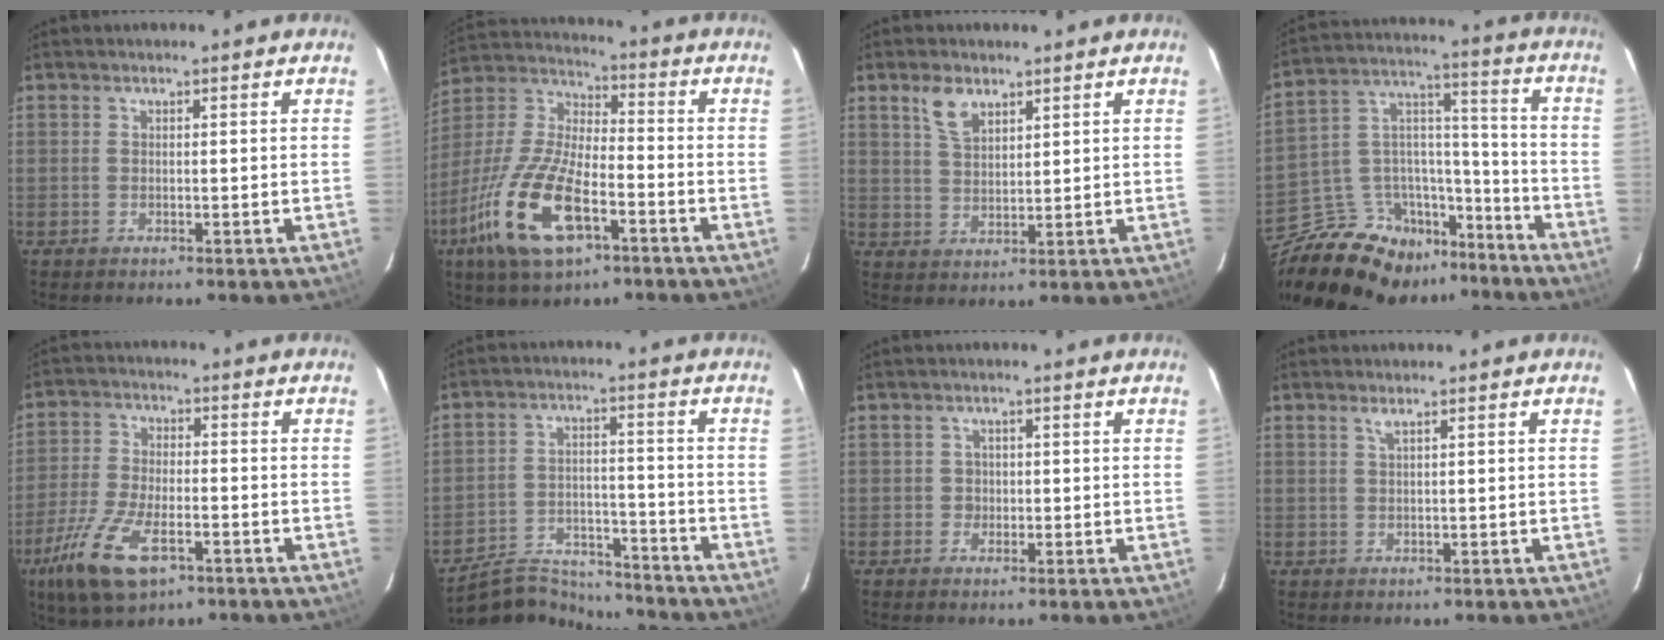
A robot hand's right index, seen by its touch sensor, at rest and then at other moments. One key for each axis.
{"total": 19.4, "fx": -9.1, "fy": 7.6, "fz": 15.3, "tx": -0.336, "ty": -0.025, "tz": -0.175}
{"total": 5.2, "fx": 3.3, "fy": 2.7, "fz": 3.0, "tx": -0.057, "ty": 0.008, "tz": 0.066}
{"total": 20.6, "fx": -16.2, "fy": 10.8, "fz": 6.9, "tx": -0.159, "ty": 0.074, "tz": -0.244}
{"total": 13.5, "fx": -7.0, "fy": 5.6, "fz": 10.0, "tx": -0.224, "ty": -0.025, "tz": -0.133}
{"total": 13.1, "fx": -12.4, "fy": 3.8, "fz": 2.4, "tx": -0.071, "ty": 0.016, "tz": -0.194}
{"total": 1.7, "fx": -0.3, "fy": 1.6, "fz": 0.1, "tx": 0.001, "ty": 0.004, "tz": -0.002}
{"total": 0.9, "fx": 0.5, "fy": -0.2, "fz": 0.7, "tx": -0.012, "ty": 0.001, "tz": 0.009}